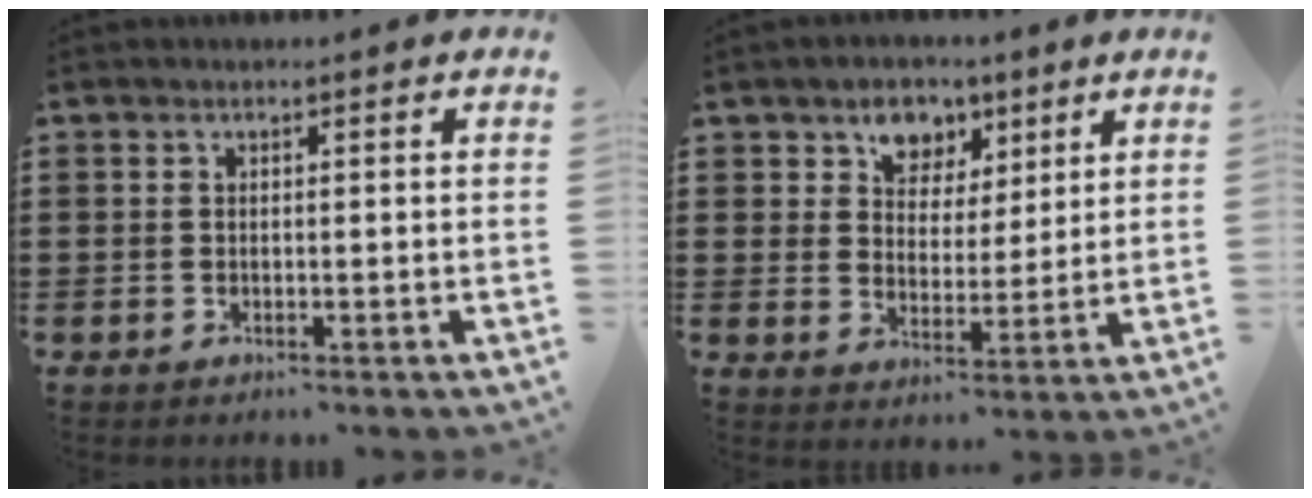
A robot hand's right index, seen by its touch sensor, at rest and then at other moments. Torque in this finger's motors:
{"motor_torque": [0.58, 0.56, 0.29, 0.08]}